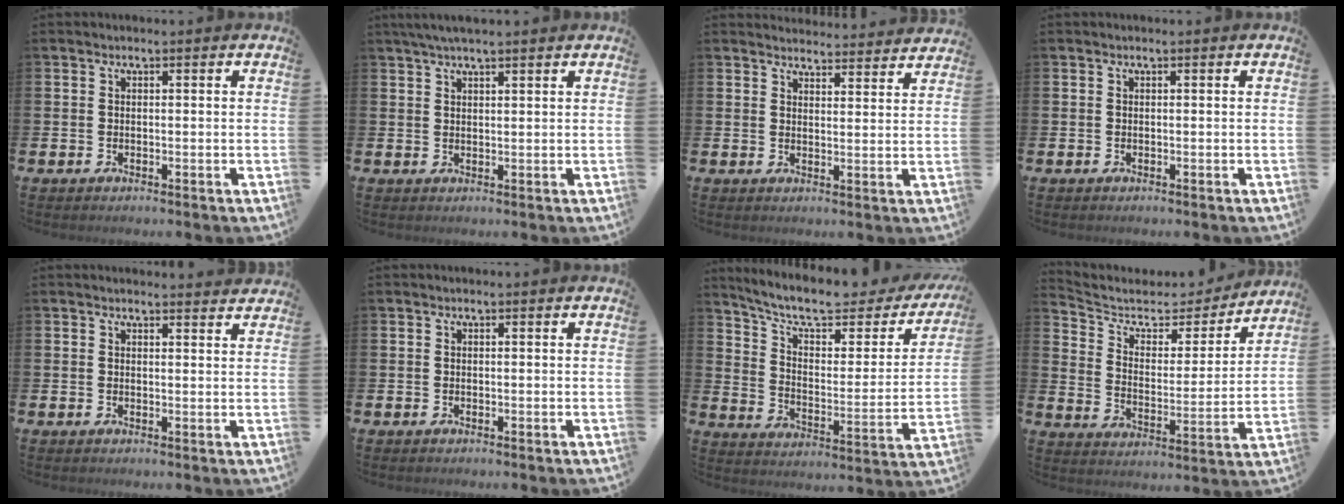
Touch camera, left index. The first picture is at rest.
{"total": 3.0, "force": [2.4, 0.3, 1.6], "torque": [-0.037, 0.002, 0.044]}
{"total": 4.0, "force": [3.9, 0.5, -0.1], "torque": [0.005, -0.031, 0.070]}
{"total": 0.0}
{"total": 1.5, "force": [1.5, 0.1, 0.0], "torque": [0.005, -0.008, 0.026]}
{"total": 0.0}
{"total": 9.8, "force": [7.9, 2.9, 5.0], "torque": [-0.117, -0.050, 0.130]}
{"total": 6.2, "force": [5.4, 2.7, 1.5], "torque": [-0.057, -0.045, 0.085]}